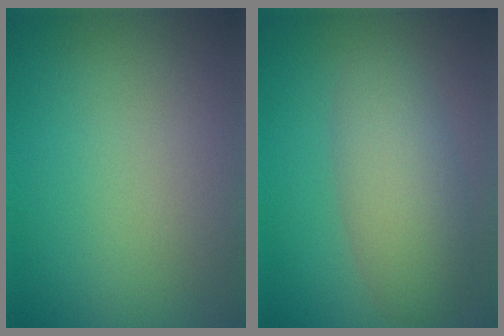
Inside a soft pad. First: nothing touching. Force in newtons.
{"total": 4.7, "press": 4.7, "slide": 0.3}